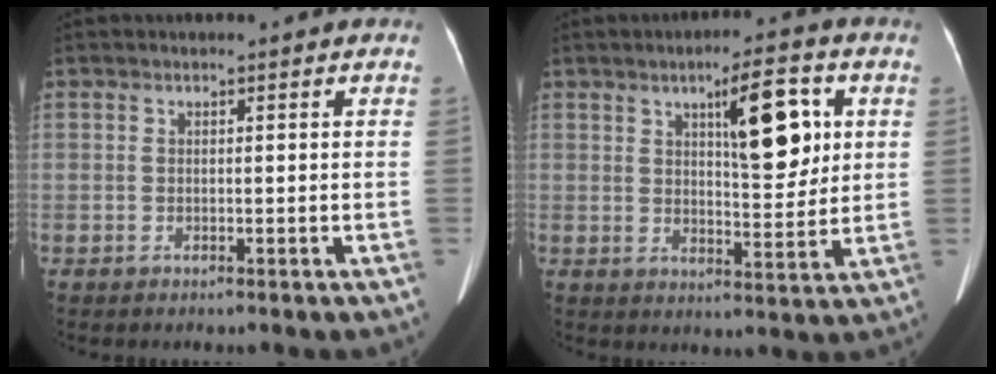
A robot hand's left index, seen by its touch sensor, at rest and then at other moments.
{"total": 9.7, "force": [3.4, 2.6, 8.7], "torque": [-0.128, 0.007, 0.053]}